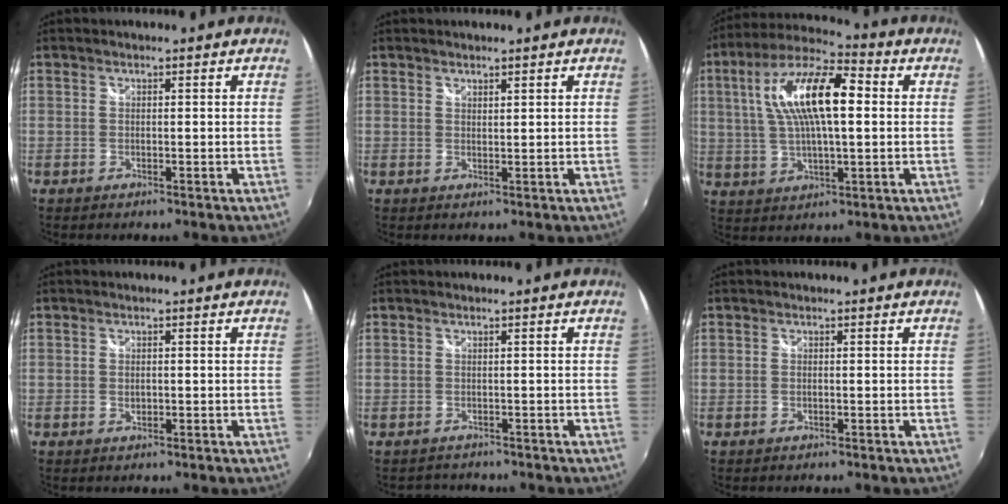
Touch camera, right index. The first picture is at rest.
{"total": 1.1, "force": [1.0, 0.2, 0.3], "torque": [-0.004, -0.001, 0.018]}
{"total": 16.4, "force": [3.2, 5.7, 15.1], "torque": [-0.281, 0.024, 0.050]}
{"total": 1.1, "force": [-0.1, 0.9, 0.6], "torque": [-0.010, 0.000, -0.003]}
{"total": 1.5, "force": [-1.1, 1.1, -0.2], "torque": [0.000, 0.001, -0.015]}
{"total": 0.0}